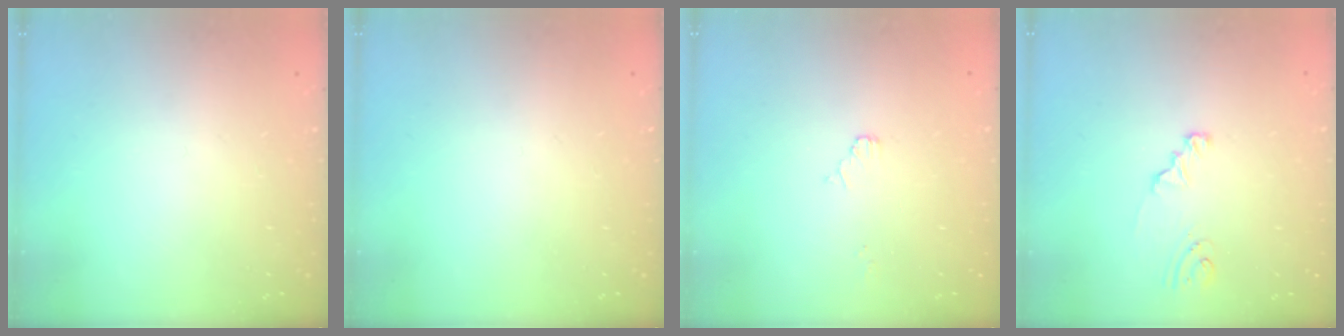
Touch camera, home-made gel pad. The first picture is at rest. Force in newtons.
{"total": 0.0}
{"total": 2.0, "press": 1.9, "slide": 0.3}
{"total": 1.7, "press": 1.7, "slide": 0.1}